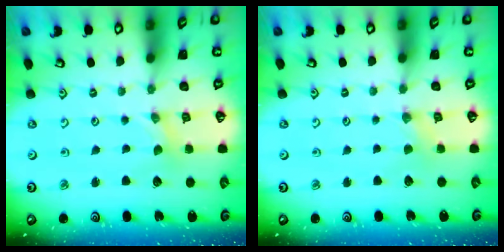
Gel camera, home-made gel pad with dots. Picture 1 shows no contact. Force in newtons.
{"total": 2.0, "press": 2.0, "slide": 0.4}